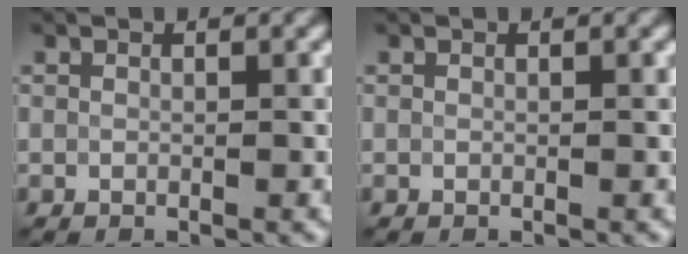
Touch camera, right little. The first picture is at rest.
{"total": 0.0}